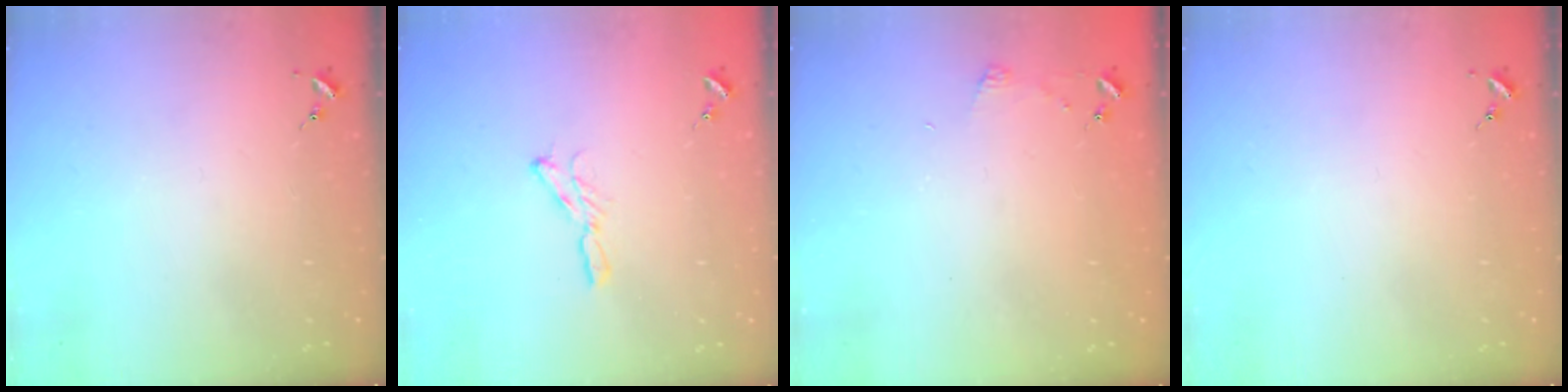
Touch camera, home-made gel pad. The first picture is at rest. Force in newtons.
{"total": 5.7, "press": 5.7, "slide": 0.1}
{"total": 3.9, "press": 3.9, "slide": 0.4}
{"total": 0.0}